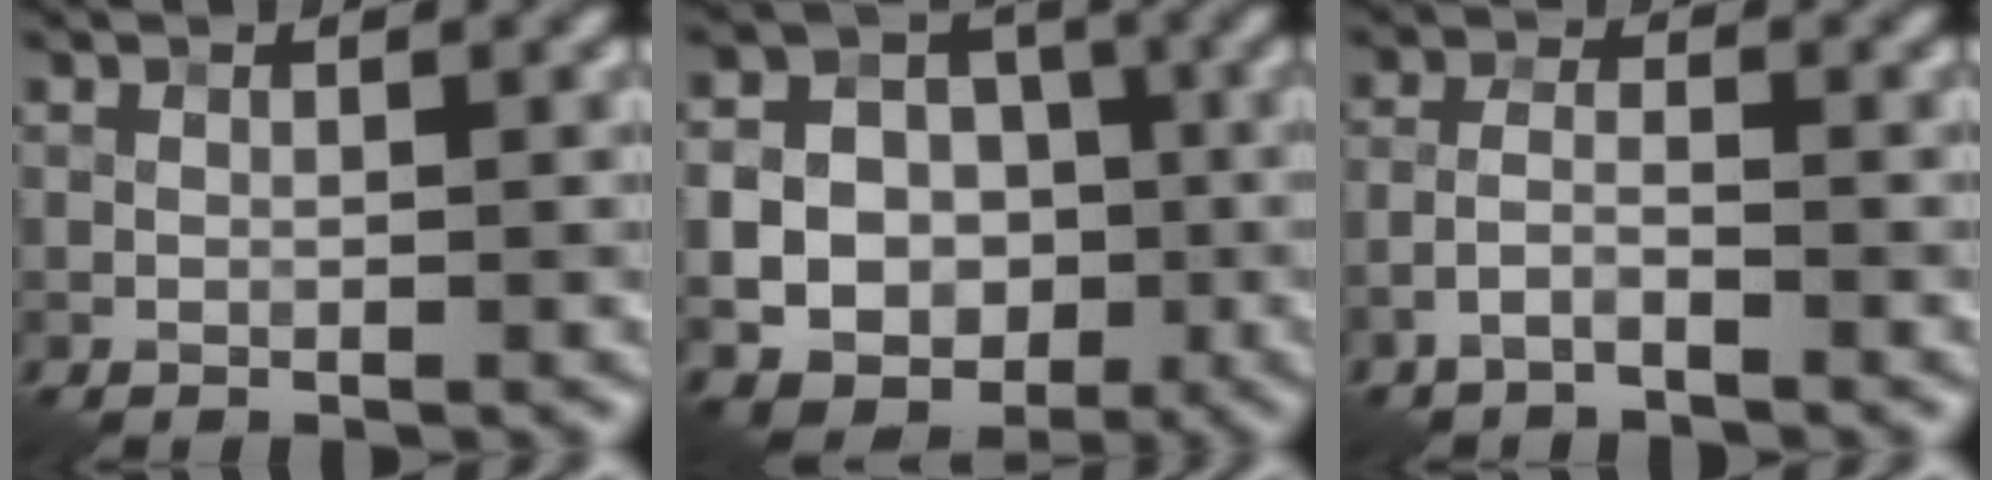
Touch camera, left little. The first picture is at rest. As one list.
[{"total": 16.5, "force": [-4.8, 15.1, 4.6], "torque": [-0.099, -0.023, -0.086]}, {"total": 2.1, "force": [-1.6, 0.7, 1.3], "torque": [-0.029, 0.008, -0.038]}]